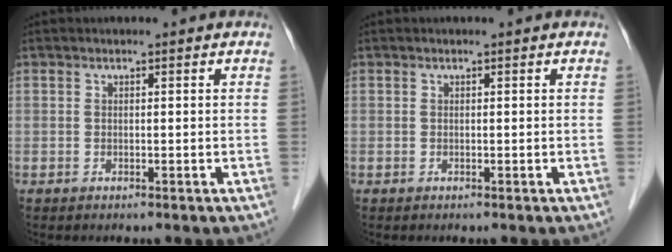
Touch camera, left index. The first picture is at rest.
{"total": 0.0}